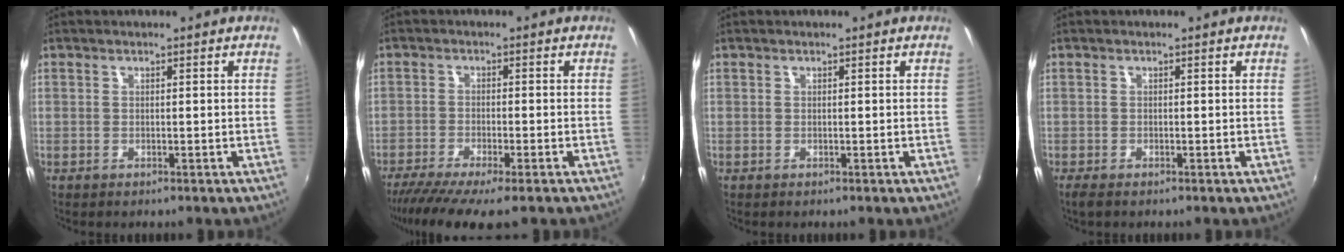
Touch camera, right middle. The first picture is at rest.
{"total": 9.9, "force": [-7.7, 1.1, 6.1], "torque": [-0.134, -0.042, -0.130]}
{"total": 0.0}
{"total": 1.5, "force": [-0.9, 0.4, 1.0], "torque": [-0.022, -0.008, -0.015]}